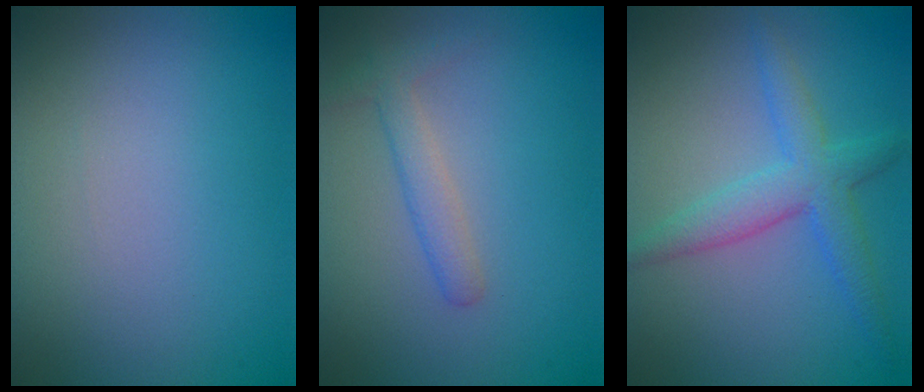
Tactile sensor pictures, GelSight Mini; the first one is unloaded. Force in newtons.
{"total": 2.0, "press": 2.0, "slide": 0.0}
{"total": 3.7, "press": 3.7, "slide": 0.2}